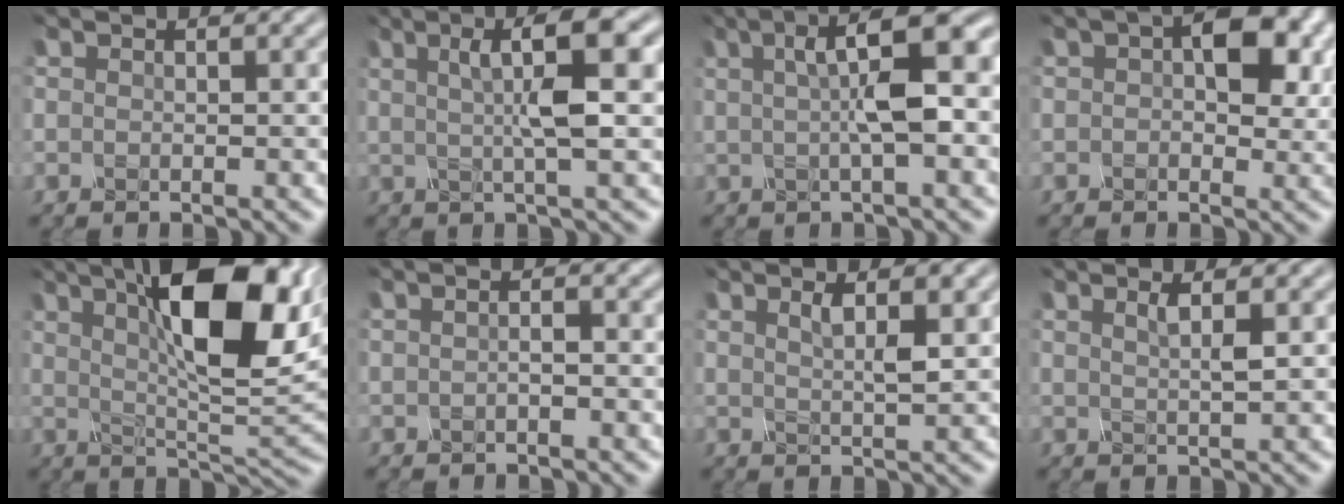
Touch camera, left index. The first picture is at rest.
{"total": 6.2, "force": [1.2, 1.4, 6.0], "torque": [-0.081, 0.010, 0.015]}
{"total": 6.7, "force": [1.0, 1.9, 6.4], "torque": [-0.094, 0.016, 0.011]}
{"total": 7.8, "force": [1.9, 4.5, 6.1], "torque": [-0.090, 0.008, 0.022]}
{"total": 13.4, "force": [4.9, 4.2, 11.8], "torque": [-0.172, 0.013, 0.078]}
{"total": 1.7, "force": [-0.1, 0.9, 1.5], "torque": [-0.018, 0.009, -0.014]}
{"total": 2.6, "force": [0.8, 0.7, 2.4], "torque": [-0.037, 0.000, 0.016]}
{"total": 1.6, "force": [0.5, 0.4, 1.4], "torque": [-0.016, 0.001, 0.006]}